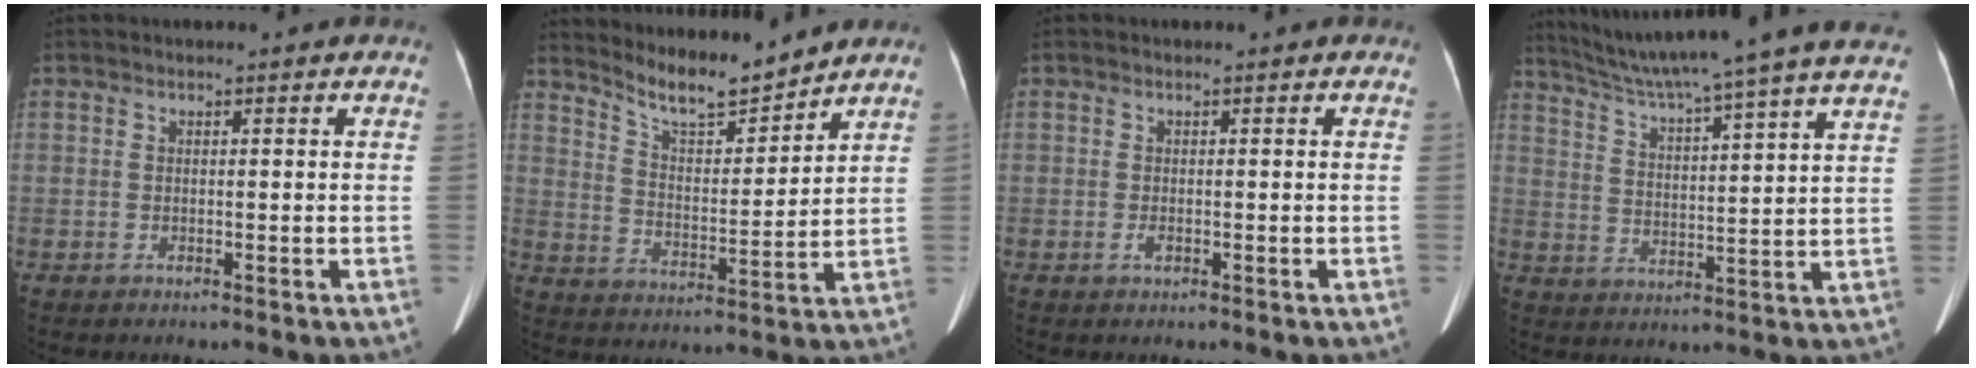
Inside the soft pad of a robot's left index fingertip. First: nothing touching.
{"total": 8.5, "force": [8.2, 0.3, 2.2], "torque": [-0.050, -0.013, 0.154]}
{"total": 0.7, "force": [-0.5, 0.3, 0.4], "torque": [-0.011, -0.008, -0.007]}
{"total": 23.8, "force": [20.7, -1.6, 11.5], "torque": [-0.196, -0.025, 0.285]}